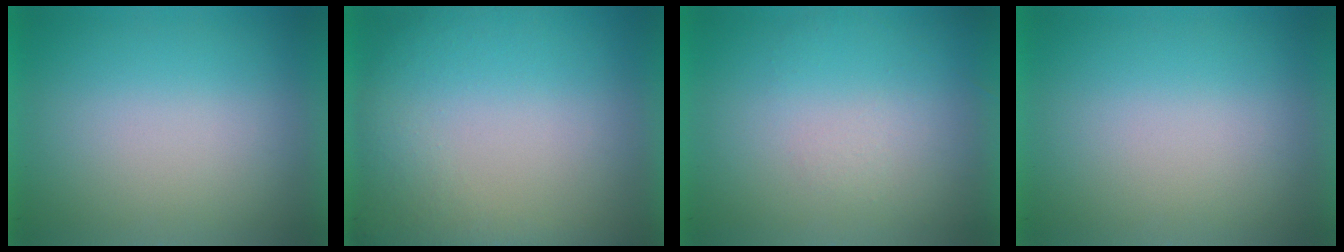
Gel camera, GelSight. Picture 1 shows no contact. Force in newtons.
{"total": 5.9}
{"total": 1.3}
{"total": 0.0}